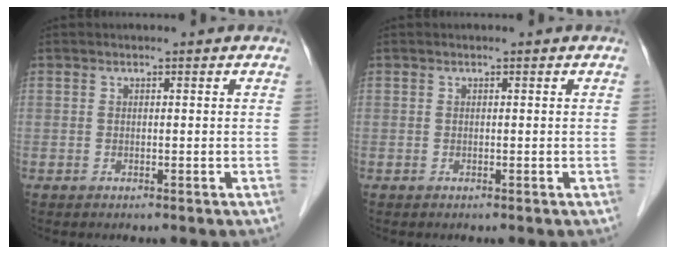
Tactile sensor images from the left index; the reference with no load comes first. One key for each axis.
{"total": 0.0}